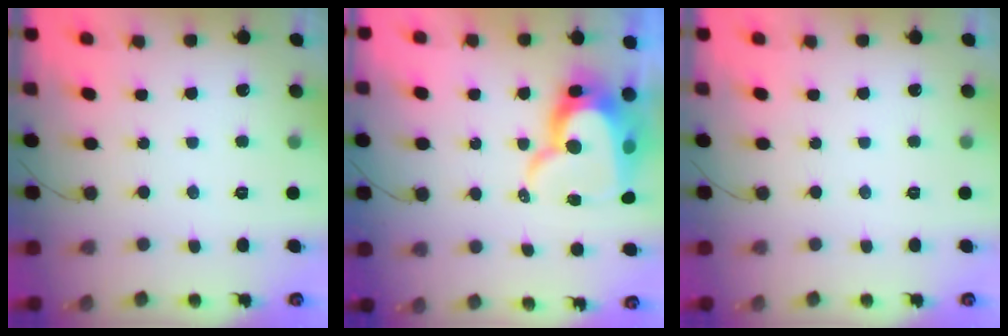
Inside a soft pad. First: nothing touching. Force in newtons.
{"total": 13.8, "press": 13.8, "slide": 1.0}
{"total": 0.0}